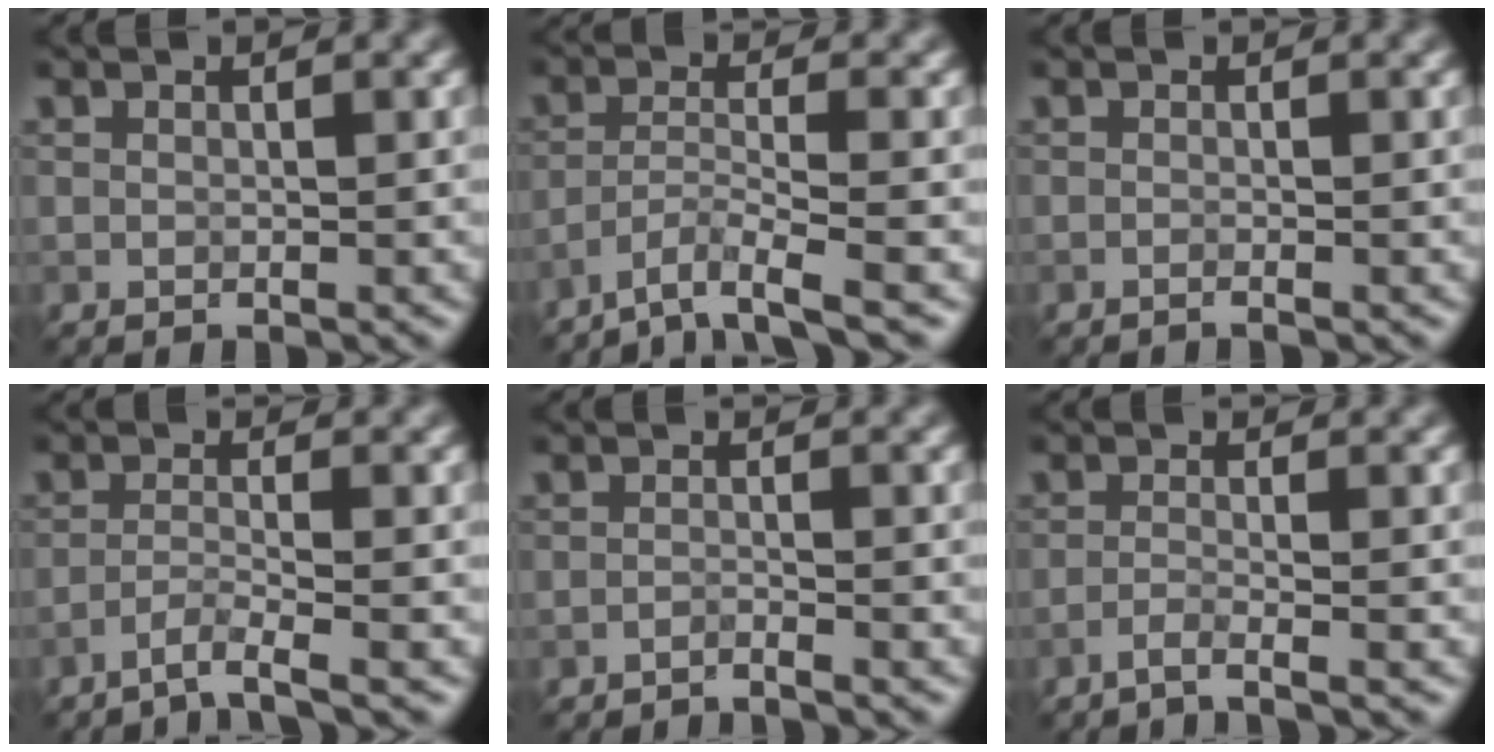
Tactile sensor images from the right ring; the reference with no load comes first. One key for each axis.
{"total": 4.2, "fx": -3.1, "fy": 0.5, "fz": 2.8, "tx": -0.048, "ty": 0.001, "tz": -0.069}
{"total": 0.6, "fx": -0.4, "fy": 0.0, "fz": 0.5, "tx": -0.008, "ty": -0.003, "tz": -0.012}
{"total": 2.4, "fx": -1.7, "fy": 0.1, "fz": 1.7, "tx": -0.027, "ty": 0.002, "tz": -0.047}
{"total": 1.1, "fx": -1.0, "fy": 0.1, "fz": 0.5, "tx": -0.005, "ty": -0.003, "tz": -0.026}
{"total": 1.8, "fx": -1.3, "fy": 0.2, "fz": 1.3, "tx": -0.018, "ty": 0.001, "tz": -0.040}